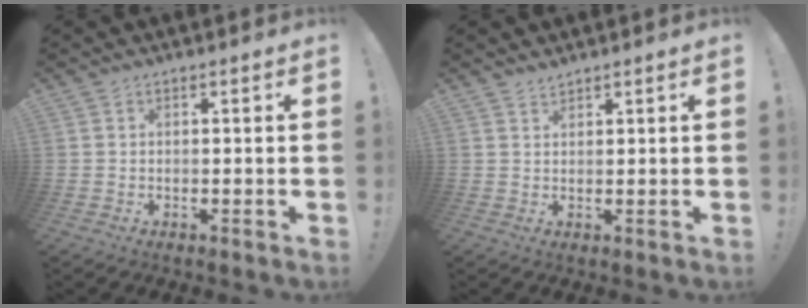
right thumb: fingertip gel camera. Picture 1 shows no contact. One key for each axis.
{"total": 1.8, "fx": 1.7, "fy": 0.5, "fz": 0.3, "tx": 0.000, "ty": -0.010, "tz": 0.031}